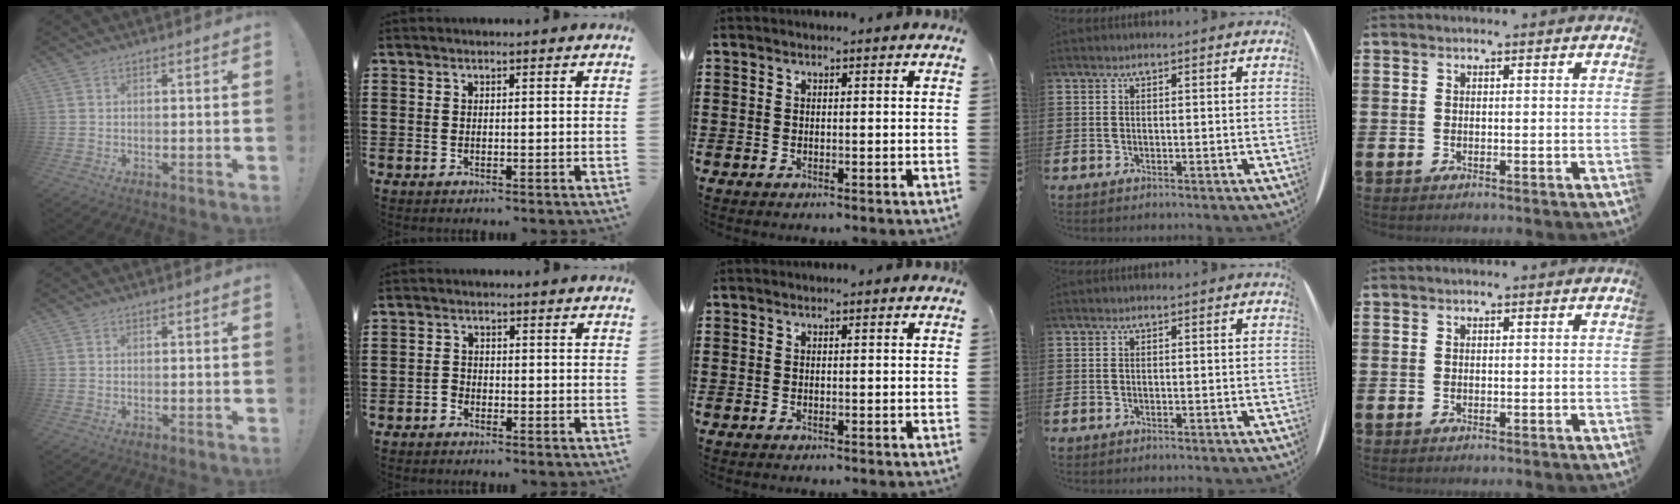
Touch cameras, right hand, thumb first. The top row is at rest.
{"index": {"total": 1.4, "force": [-1.2, 0.7, 0.3], "torque": [-0.009, 0.001, -0.024]}}